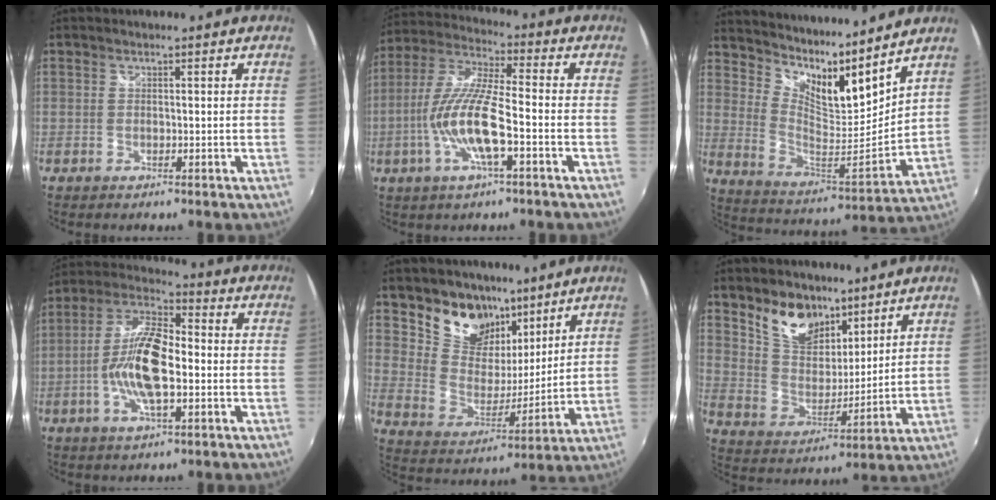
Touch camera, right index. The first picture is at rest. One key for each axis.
{"total": 12.9, "fx": -4.0, "fy": 2.2, "fz": 12.1, "tx": -0.248, "ty": -0.004, "tz": -0.077}
{"total": 15.1, "fx": 12.6, "fy": 2.9, "fz": 7.9, "tx": -0.131, "ty": -0.034, "tz": 0.221}
{"total": 12.7, "fx": -2.4, "fy": 4.2, "fz": 11.8, "tx": -0.242, "ty": 0.005, "tz": -0.052}
{"total": 14.6, "fx": 9.8, "fy": 9.4, "fz": 5.3, "tx": -0.117, "ty": 0.000, "tz": 0.183}
{"total": 12.0, "fx": 8.4, "fy": 6.7, "fz": 5.4, "tx": -0.109, "ty": 0.003, "tz": 0.162}